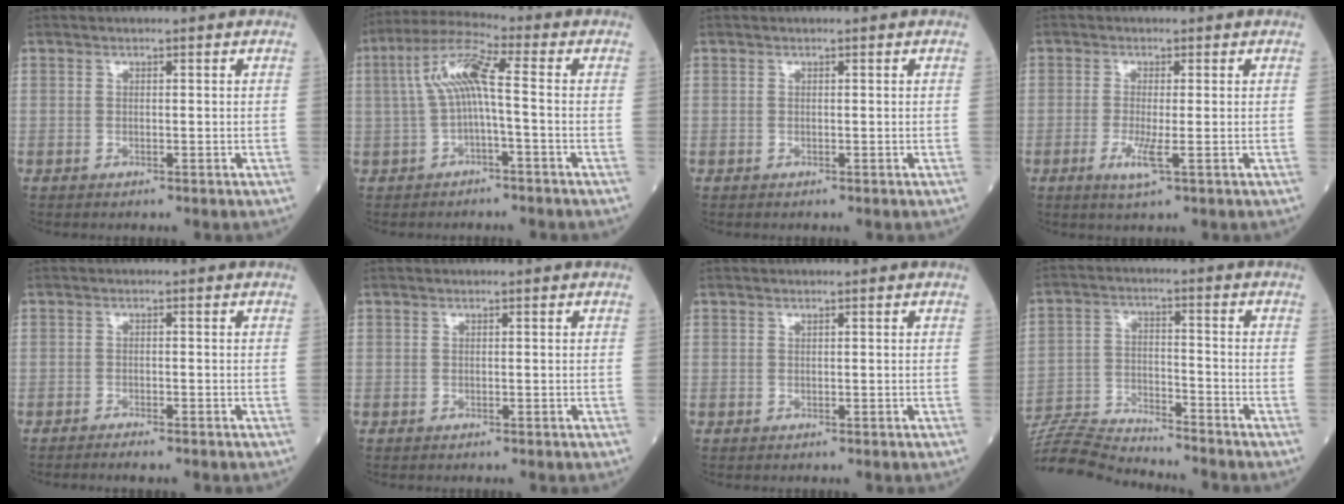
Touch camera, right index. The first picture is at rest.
{"total": 7.9, "force": [0.0, 0.9, 7.9], "torque": [-0.161, 0.030, -0.004]}
{"total": 0.0}
{"total": 3.4, "force": [-1.1, 0.1, 3.2], "torque": [-0.068, -0.009, -0.022]}
{"total": 2.0, "force": [-1.7, 0.1, 1.1], "torque": [-0.018, -0.004, -0.025]}
{"total": 0.0}
{"total": 0.0}
{"total": 13.6, "force": [-13.3, -0.6, 2.8], "torque": [-0.050, 0.003, -0.237]}